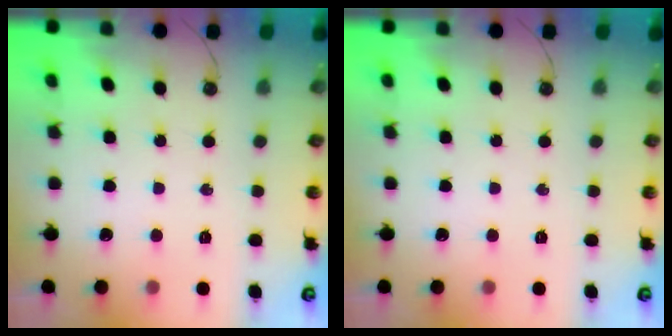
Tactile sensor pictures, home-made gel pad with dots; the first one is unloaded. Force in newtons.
{"total": 0.0}